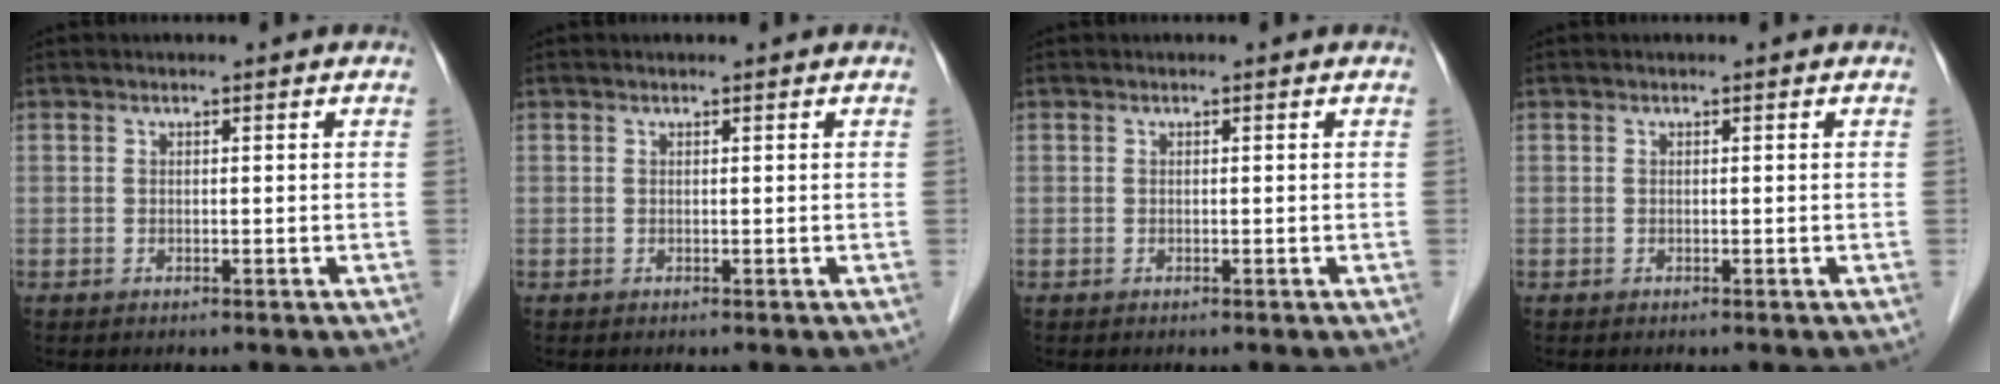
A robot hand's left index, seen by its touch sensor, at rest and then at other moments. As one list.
[{"total": 0.5, "force": [-0.5, -0.1, 0.0], "torque": [-0.002, -0.007, -0.006]}, {"total": 0.0}, {"total": 0.0}]